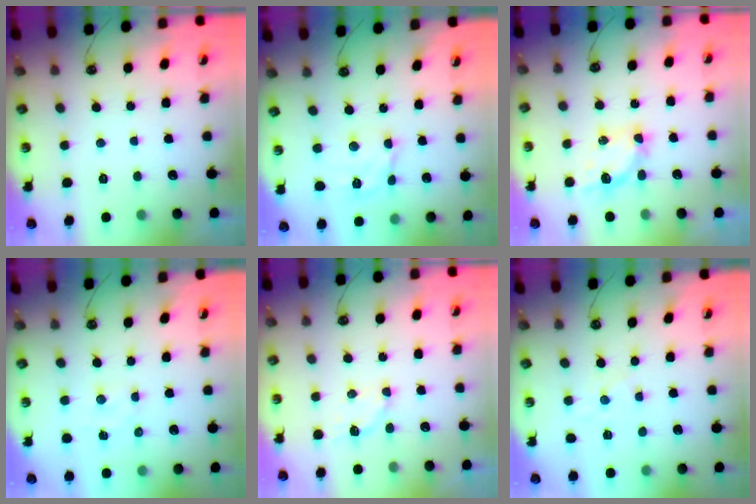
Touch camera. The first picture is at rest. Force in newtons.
{"total": 8.0, "press": 8.0, "slide": 0.5}
{"total": 5.5, "press": 5.5, "slide": 0.3}
{"total": 3.6, "press": 3.6, "slide": 0.6}
{"total": 4.1, "press": 3.9, "slide": 1.2}
{"total": 2.7, "press": 2.7, "slide": 0.4}